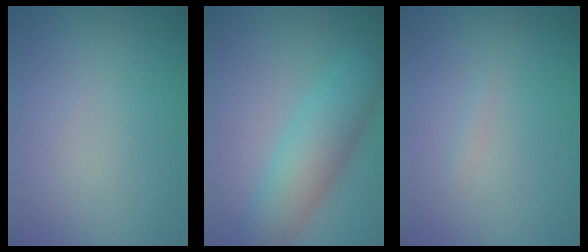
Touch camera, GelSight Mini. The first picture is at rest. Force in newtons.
{"total": 5.9, "press": 5.9, "slide": 0.0}
{"total": 0.5, "press": 0.5, "slide": 0.0}